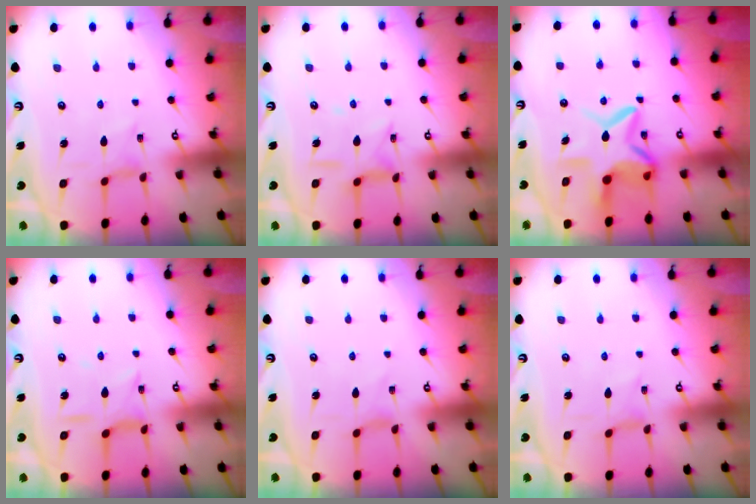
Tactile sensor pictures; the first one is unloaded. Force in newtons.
{"total": 7.5, "press": 7.5, "slide": 0.5}
{"total": 10.9, "press": 10.8, "slide": 1.4}
{"total": 6.8, "press": 6.8, "slide": 0.3}
{"total": 0.0}
{"total": 0.0}